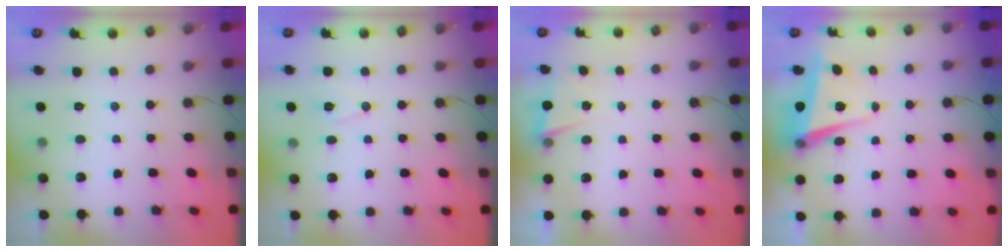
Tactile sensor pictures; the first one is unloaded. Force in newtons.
{"total": 8.0, "press": 6.9, "slide": 4.1}
{"total": 2.8, "press": 2.6, "slide": 1.0}
{"total": 7.1, "press": 6.9, "slide": 1.5}